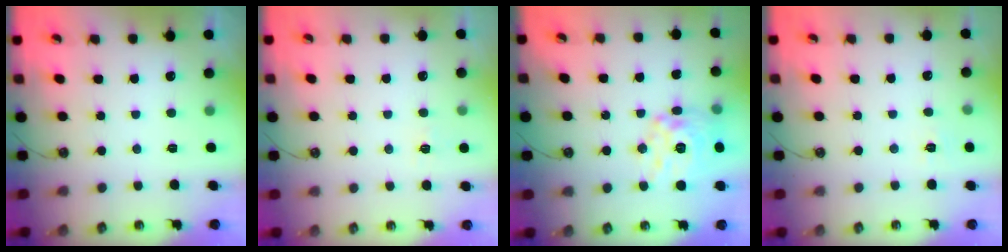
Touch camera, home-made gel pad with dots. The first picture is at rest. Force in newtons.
{"total": 5.1, "press": 5.1, "slide": 0.6}
{"total": 13.8, "press": 13.7, "slide": 1.2}
{"total": 4.5, "press": 4.4, "slide": 0.4}